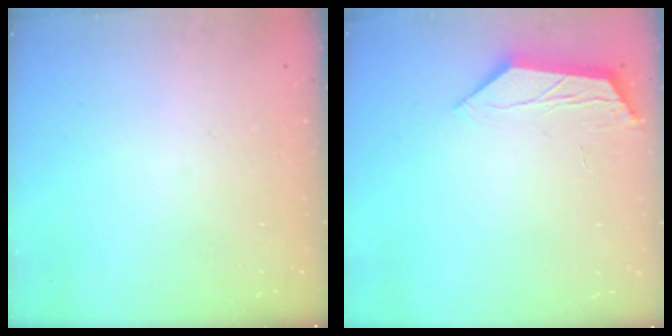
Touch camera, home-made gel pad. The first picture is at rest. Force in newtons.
{"total": 5.9, "press": 5.9, "slide": 0.2}